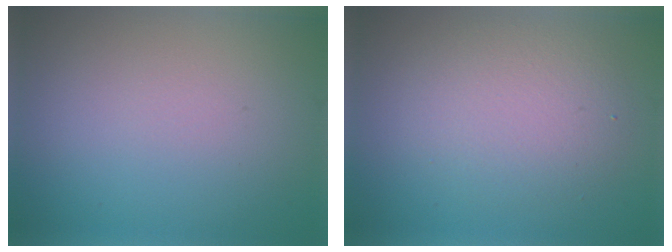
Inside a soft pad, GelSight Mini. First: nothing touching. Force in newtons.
{"total": 2.6, "press": 2.6, "slide": 0.3}